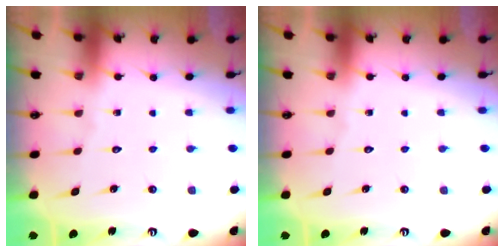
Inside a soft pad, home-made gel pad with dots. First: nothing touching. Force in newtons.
{"total": 0.0}